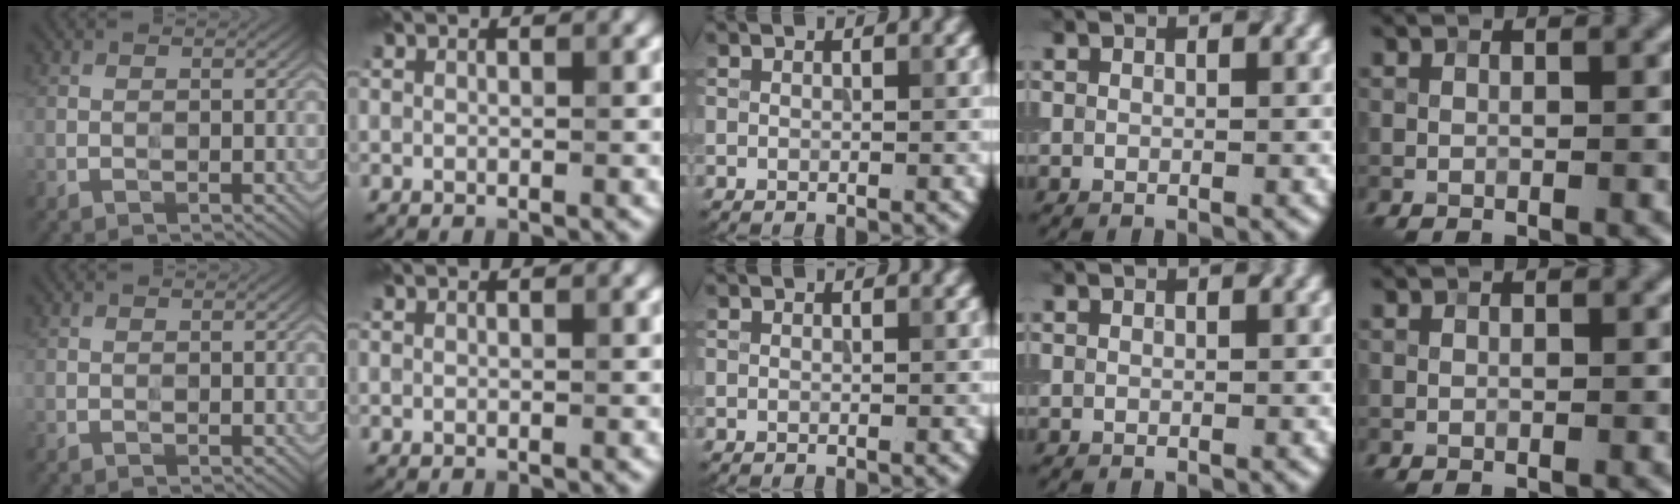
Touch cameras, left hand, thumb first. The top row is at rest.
{}